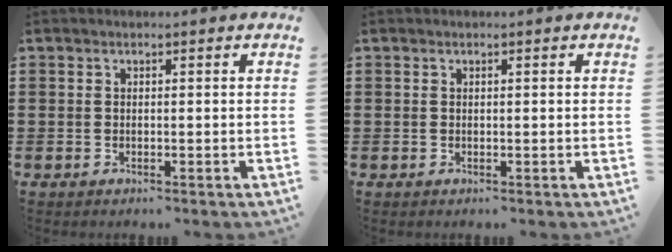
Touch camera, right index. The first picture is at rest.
{"total": 0.0}